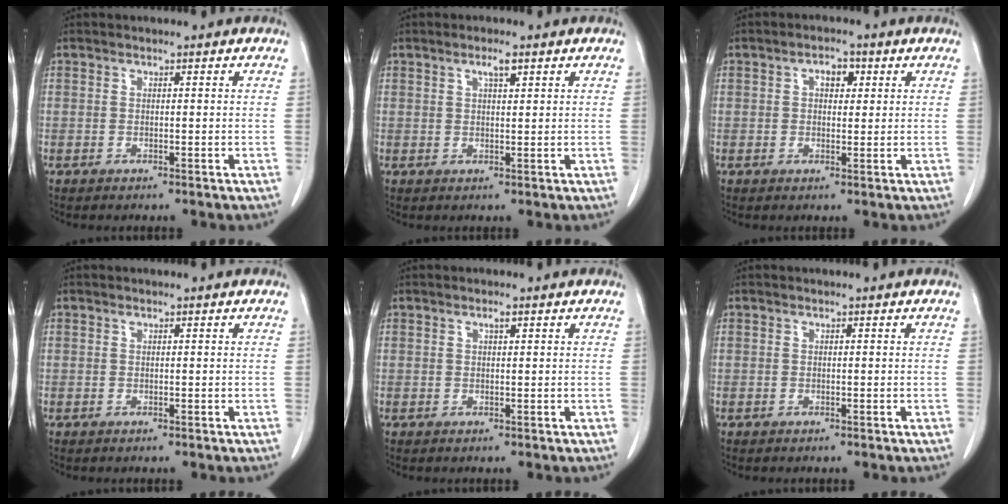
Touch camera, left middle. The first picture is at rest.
{"total": 2.1, "force": [1.2, 0.4, 1.7], "torque": [-0.033, 0.001, 0.021]}
{"total": 2.9, "force": [1.0, 1.7, 2.1], "torque": [-0.033, 0.010, 0.014]}
{"total": 0.0}
{"total": 0.8, "force": [0.5, 0.1, 0.6], "torque": [-0.013, -0.001, 0.007]}
{"total": 0.0}